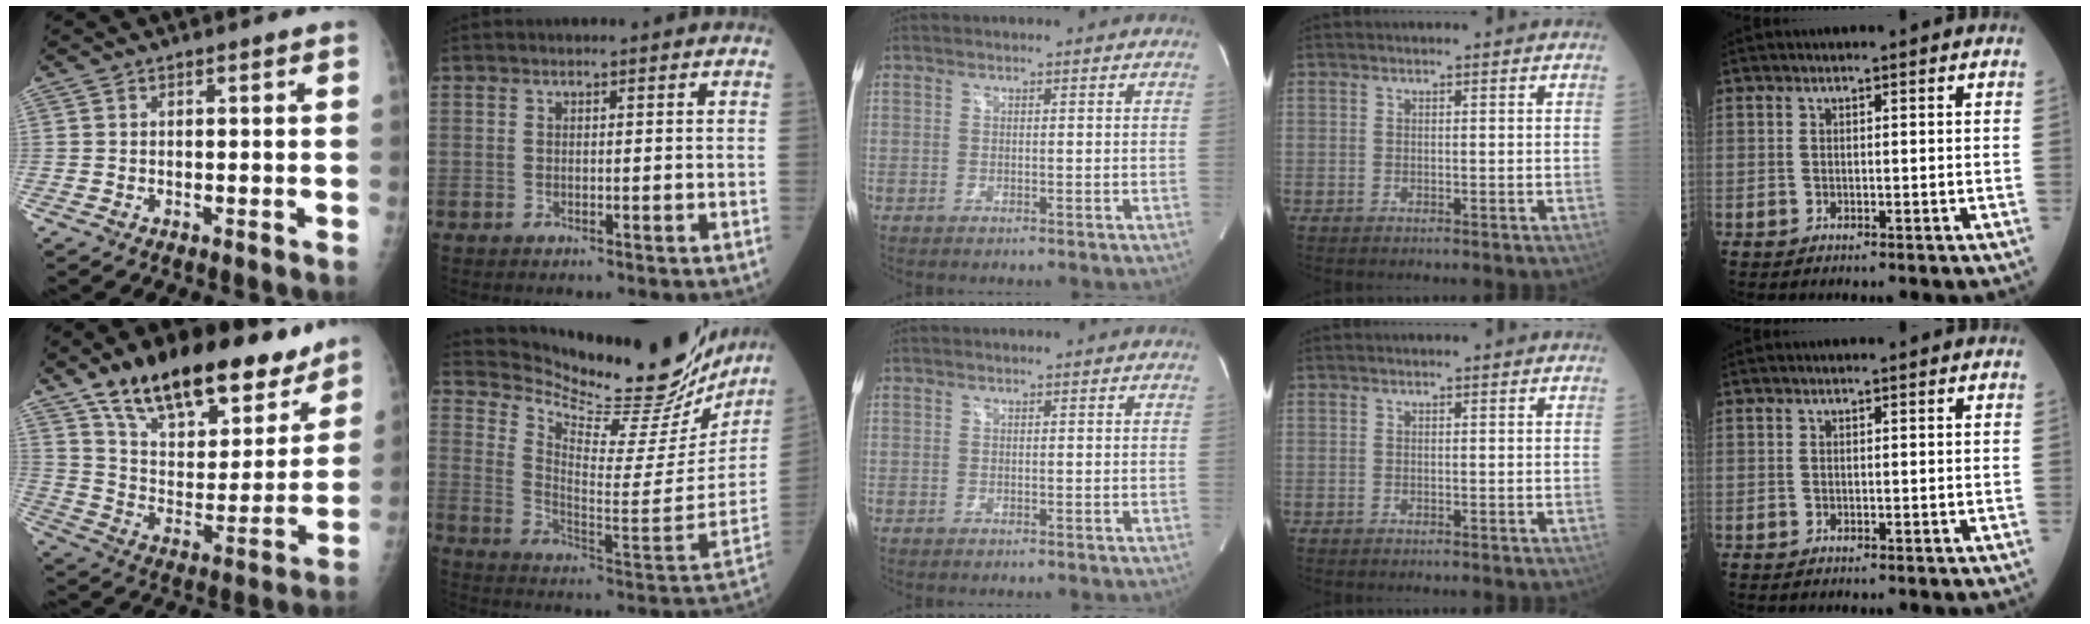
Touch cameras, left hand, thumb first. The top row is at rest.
{"thumb": {"total": 26.4, "force": [18.4, 11.8, 14.8], "torque": [-0.190, -0.056, 0.297]}, "index": {"total": 25.5, "force": [23.3, 4.8, 9.0], "torque": [-0.142, -0.077, 0.317]}}